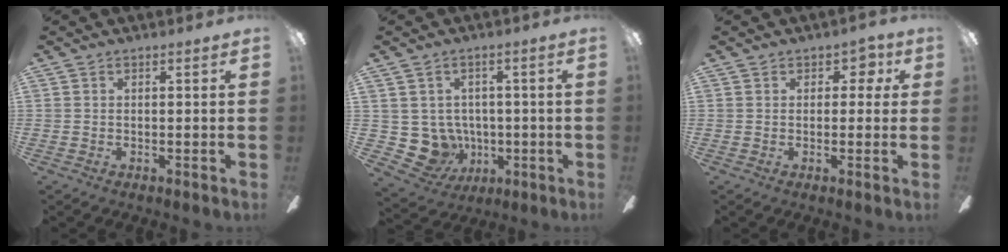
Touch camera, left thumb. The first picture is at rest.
{"total": 7.9, "force": [0.2, 7.7, 1.9], "torque": [-0.077, -0.006, 0.015]}
{"total": 3.6, "force": [1.3, 2.7, 2.0], "torque": [-0.020, 0.004, 0.019]}